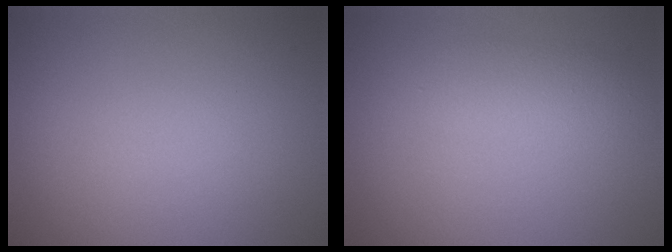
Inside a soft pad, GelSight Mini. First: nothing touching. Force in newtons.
{"total": 2.4, "press": 2.4, "slide": 0.2}